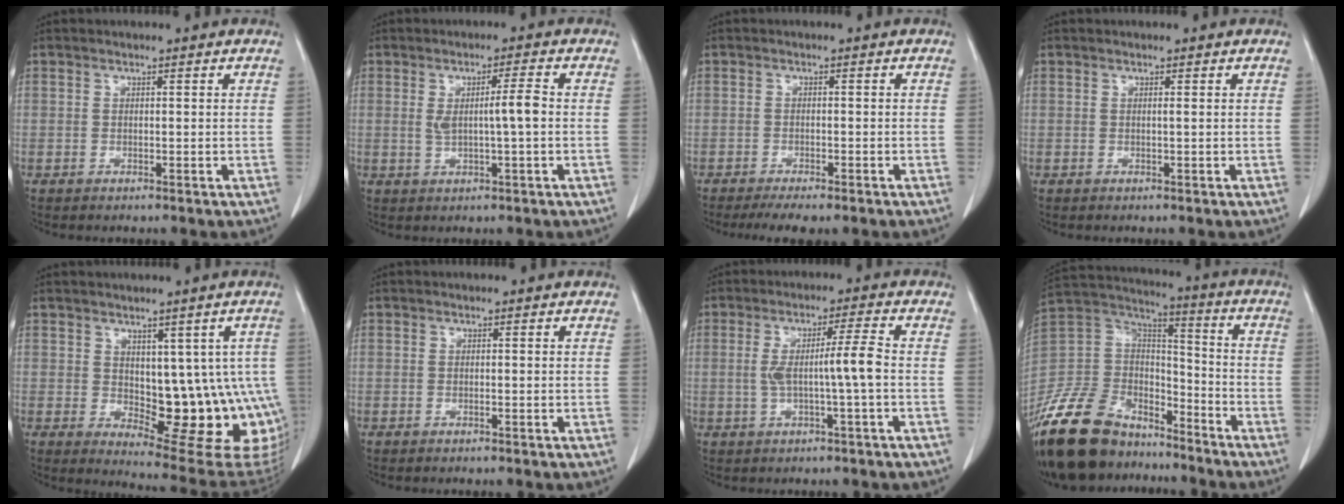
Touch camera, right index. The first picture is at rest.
{"total": 4.6, "force": [0.2, 0.1, 4.6], "torque": [-0.079, 0.002, 0.007]}
{"total": 4.9, "force": [-3.8, 0.9, 2.9], "torque": [-0.041, -0.009, -0.054]}
{"total": 0.0}
{"total": 15.3, "force": [-0.9, 7.1, 13.5], "torque": [-0.128, 0.001, 0.010]}
{"total": 0.0}
{"total": 5.8, "force": [-0.6, -0.6, 5.7], "torque": [-0.104, 0.008, -0.008]}
{"total": 20.6, "force": [-16.5, 9.3, 8.1], "torque": [-0.188, 0.027, -0.304]}